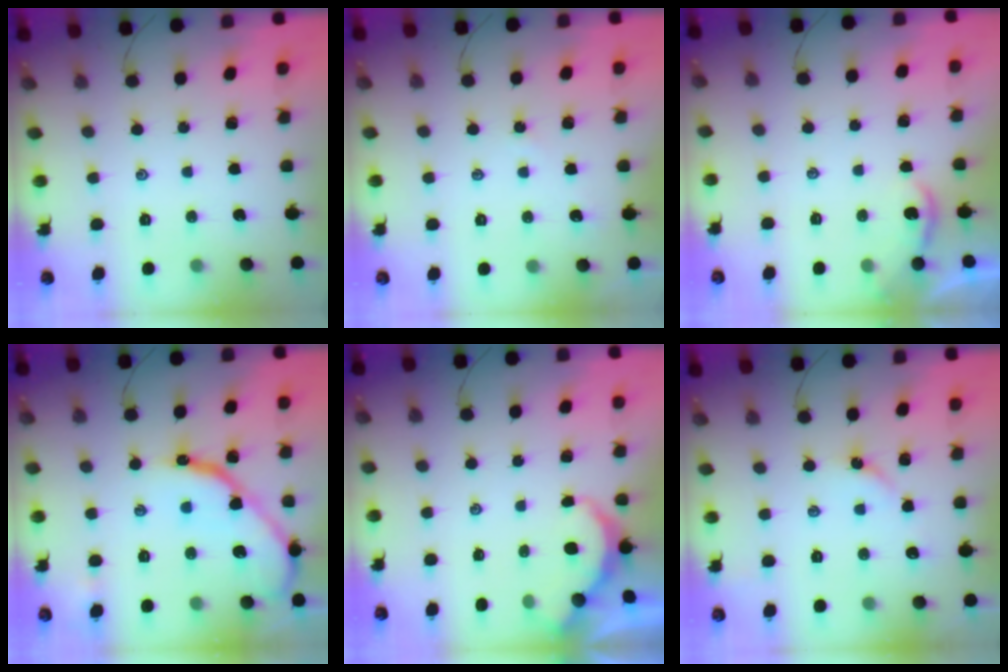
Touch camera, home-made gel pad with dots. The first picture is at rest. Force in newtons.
{"total": 2.2, "press": 2.2, "slide": 0.5}
{"total": 1.2, "press": 1.2, "slide": 0.2}
{"total": 13.2, "press": 13.1, "slide": 1.4}
{"total": 2.7, "press": 2.7, "slide": 0.3}
{"total": 3.2, "press": 3.2, "slide": 0.5}